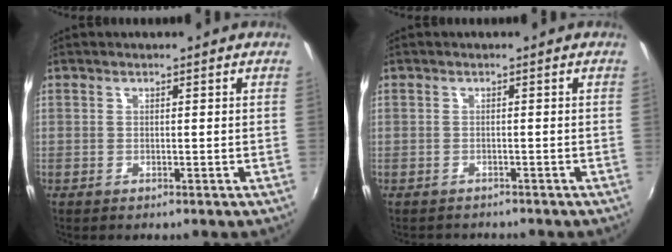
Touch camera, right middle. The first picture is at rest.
{"total": 1.8, "force": [-1.6, 0.9, 0.0], "torque": [-0.004, 0.001, -0.025]}